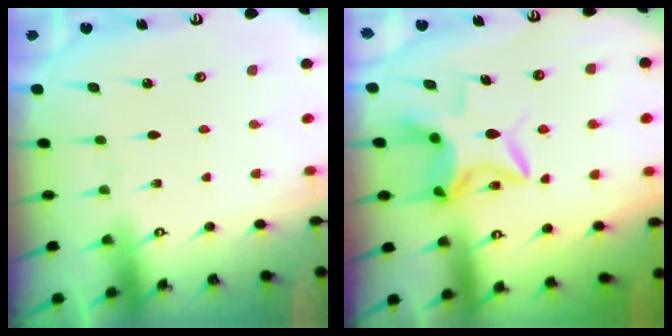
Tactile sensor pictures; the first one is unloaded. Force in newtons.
{"total": 9.2, "press": 9.1, "slide": 1.3}